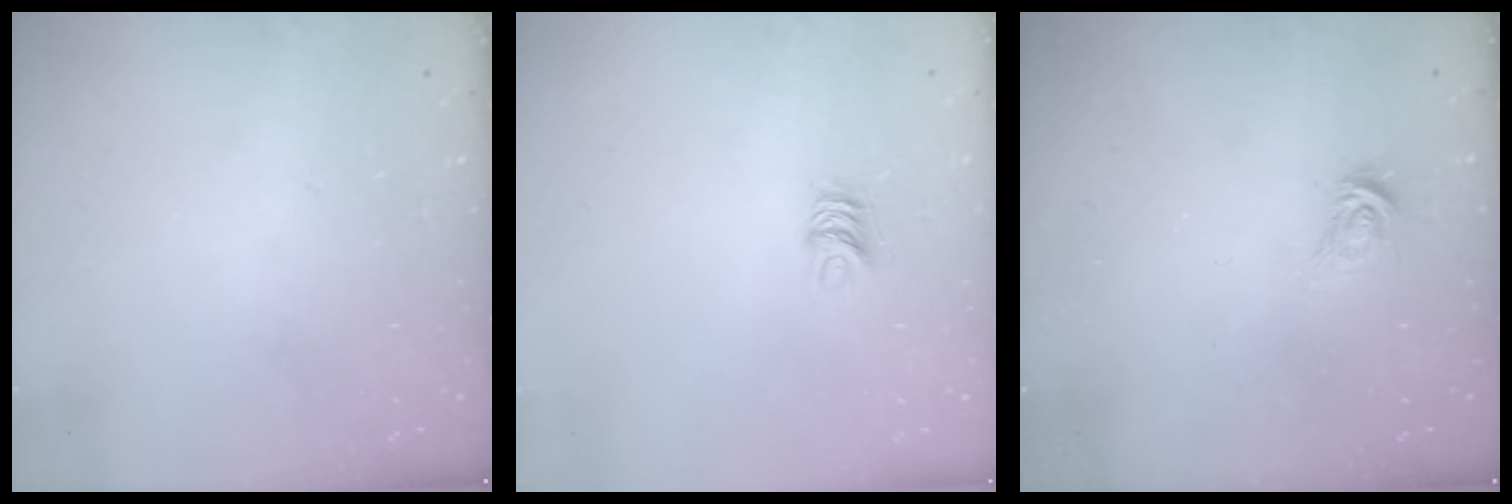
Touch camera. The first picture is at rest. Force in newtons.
{"total": 5.3, "press": 5.2, "slide": 0.4}
{"total": 3.4, "press": 3.3, "slide": 0.5}